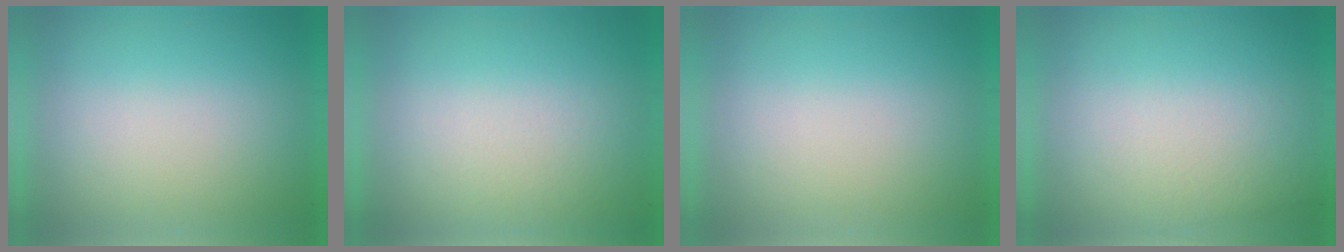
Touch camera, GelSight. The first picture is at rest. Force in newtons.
{"total": 2.6}
{"total": 0.0}
{"total": 3.2}